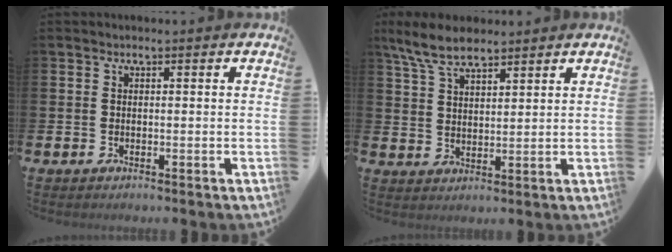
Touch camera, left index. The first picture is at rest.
{"total": 7.0, "force": [6.0, 2.0, 2.9], "torque": [-0.077, -0.013, 0.113]}